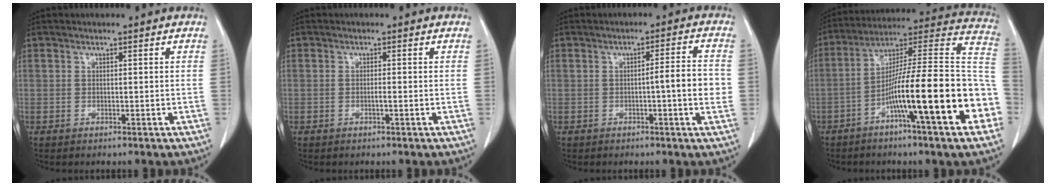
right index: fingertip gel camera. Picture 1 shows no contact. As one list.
[{"total": 0.7, "force": [-0.2, 0.0, 0.6], "torque": [-0.012, 0.001, -0.004]}, {"total": 5.3, "force": [-0.6, 0.1, 5.2], "torque": [-0.071, 0.003, -0.010]}, {"total": 23.0, "force": [-7.7, 1.6, 21.6], "torque": [-0.262, 0.018, -0.125]}]